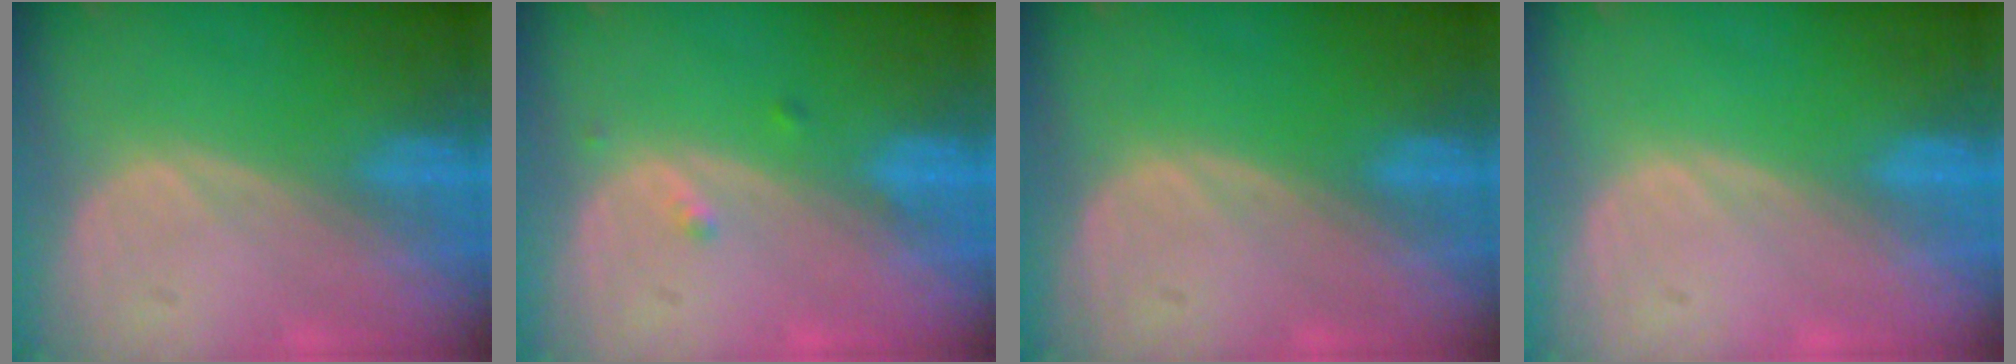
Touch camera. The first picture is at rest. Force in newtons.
{"total": 1.3, "press": 1.1, "slide": 0.7}
{"total": 0.0}
{"total": 0.0}